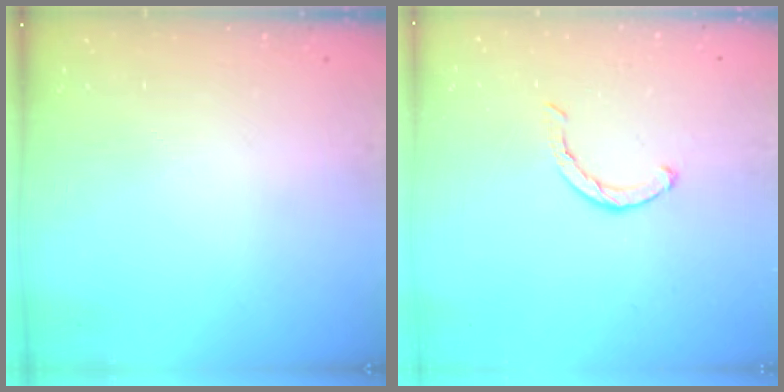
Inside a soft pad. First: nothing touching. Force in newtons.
{"total": 2.1, "press": 2.1, "slide": 0.3}